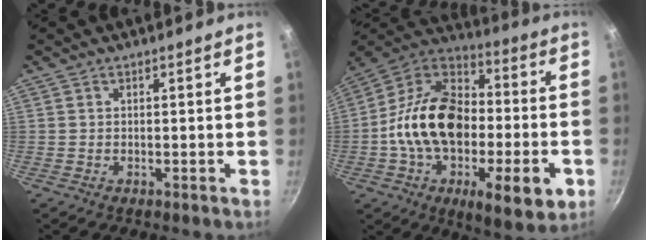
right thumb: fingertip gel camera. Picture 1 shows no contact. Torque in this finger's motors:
{"motor_torque": [1.01, 0.85, 2.66, -0.09, 0.32]}